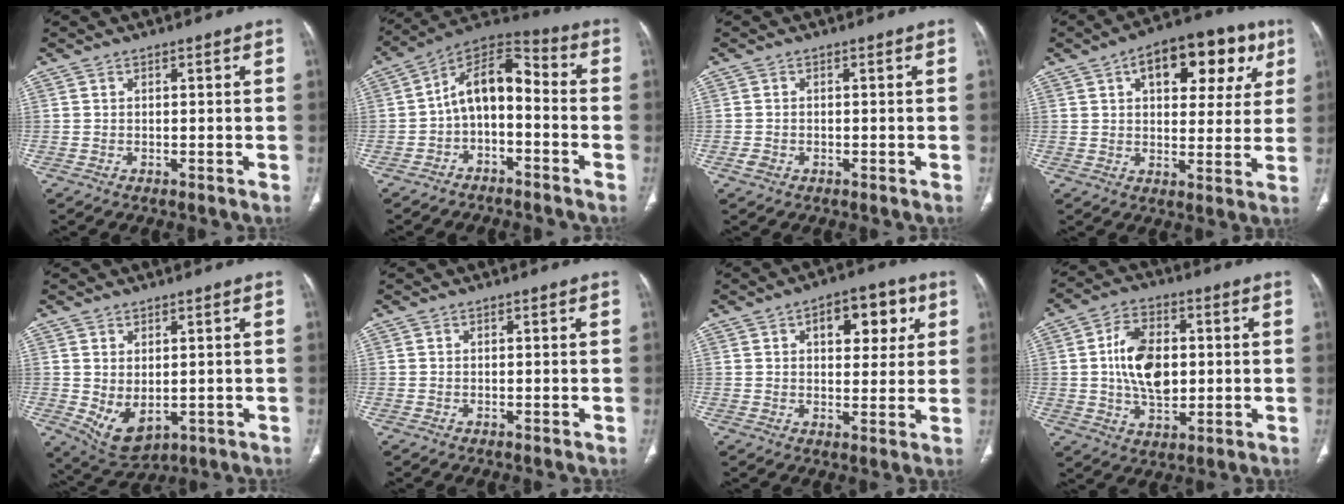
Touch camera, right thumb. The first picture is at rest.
{"total": 11.4, "force": [-2.7, 6.5, 9.0], "torque": [-0.136, 0.070, -0.055]}
{"total": 1.3, "force": [-0.6, 1.0, 0.6], "torque": [-0.015, 0.004, -0.010]}
{"total": 17.5, "force": [7.4, 9.4, 12.9], "torque": [-0.126, 0.002, 0.099]}
{"total": 7.0, "force": [-0.6, 4.2, 5.6], "torque": [-0.086, -0.008, 0.015]}
{"total": 0.0}
{"total": 10.7, "force": [4.2, 5.9, 7.9], "torque": [-0.065, -0.003, 0.055]}
{"total": 12.5, "force": [0.9, 7.8, 9.7], "torque": [-0.152, 0.003, 0.019]}